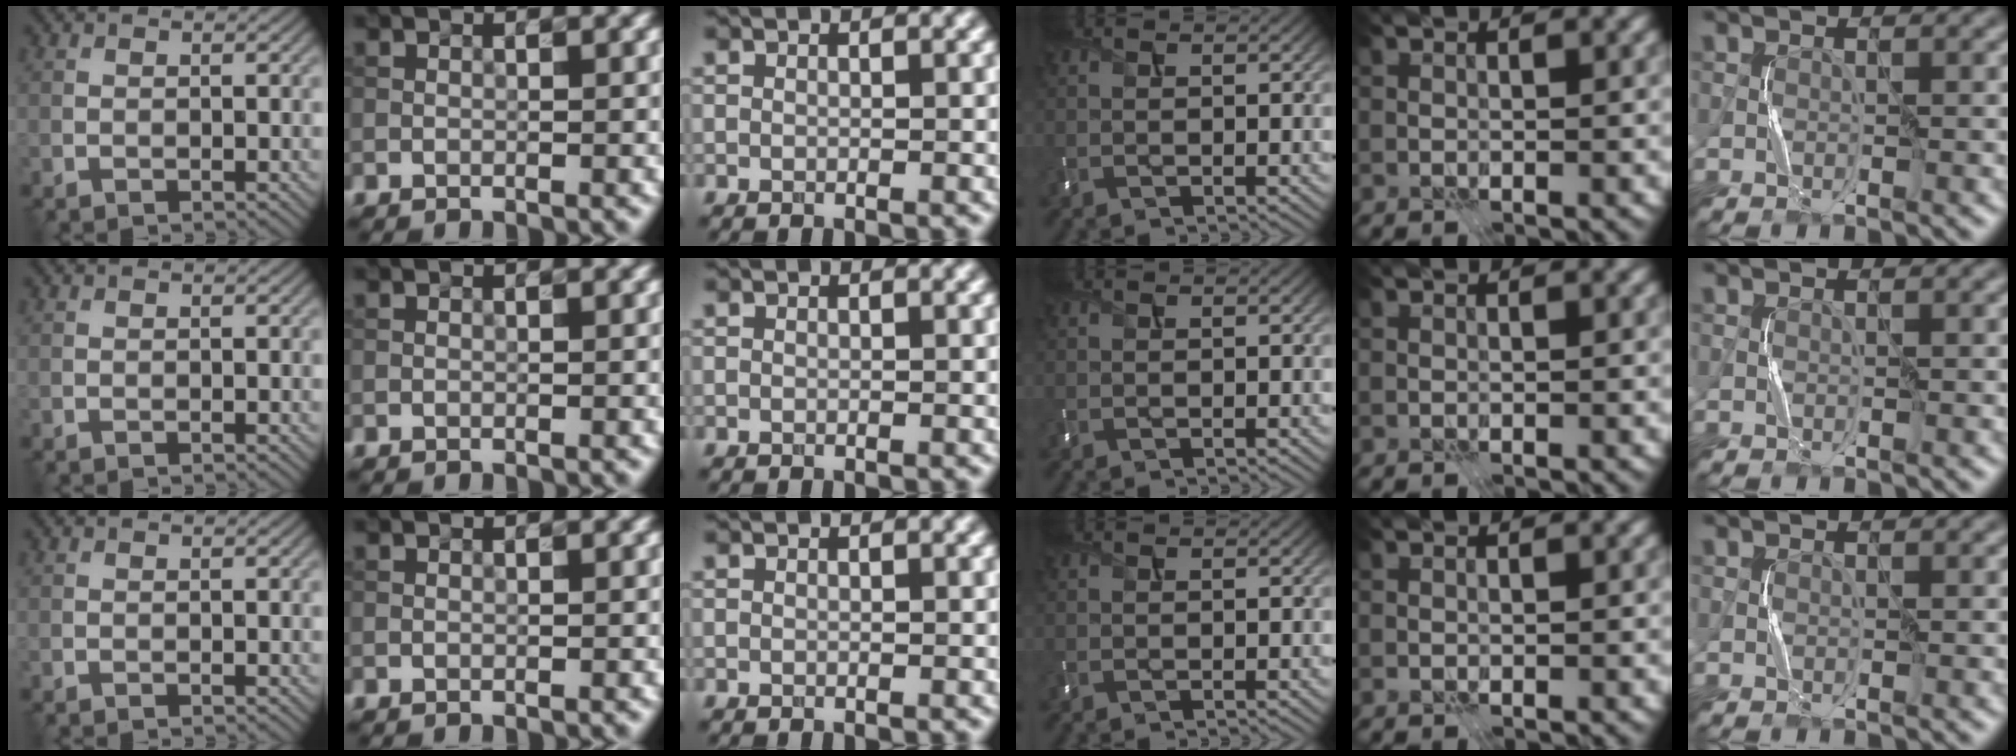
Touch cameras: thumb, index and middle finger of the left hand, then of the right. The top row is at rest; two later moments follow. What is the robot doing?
{"motion": "press", "object": "memory foam"}